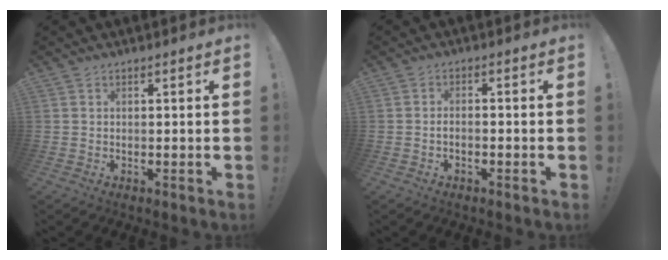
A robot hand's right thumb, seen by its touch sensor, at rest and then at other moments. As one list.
[{"total": 2.0, "force": [-1.3, 0.4, 1.4], "torque": [-0.032, 0.007, -0.022]}]